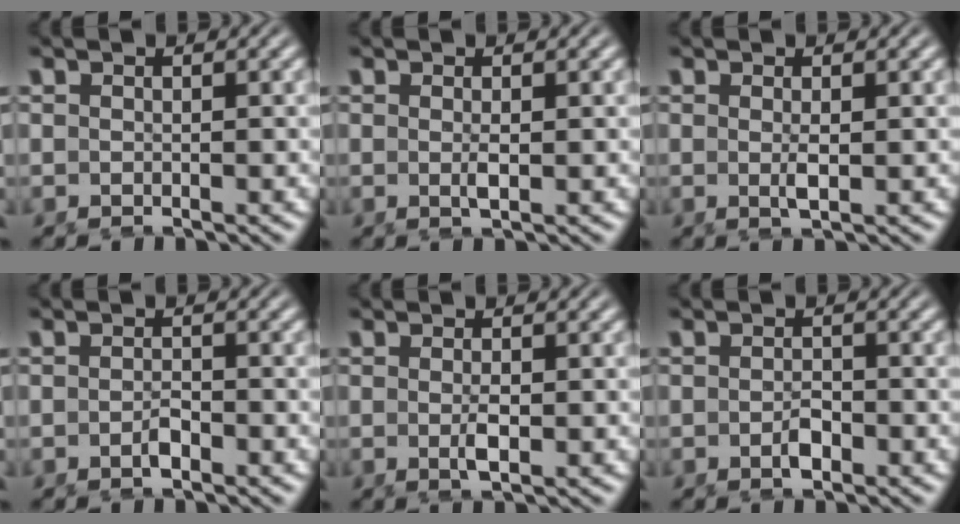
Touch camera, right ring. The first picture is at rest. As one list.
[{"total": 1.0, "force": [-0.2, -0.5, 0.9], "torque": [-0.015, -0.008, 0.002]}, {"total": 1.2, "force": [-0.2, -0.5, 1.1], "torque": [-0.019, -0.010, 0.004]}, {"total": 1.1, "force": [-0.9, 0.0, 0.7], "torque": [-0.006, -0.001, -0.016]}, {"total": 1.4, "force": [-0.4, -0.1, 1.3], "torque": [-0.021, -0.006, -0.004]}, {"total": 1.3, "force": [-0.9, 0.3, 0.9], "torque": [-0.011, -0.004, -0.013]}]